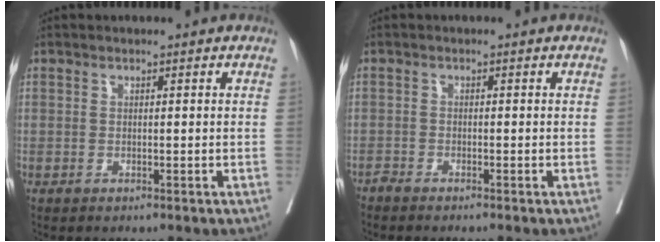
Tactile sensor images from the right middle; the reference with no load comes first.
{"total": 1.8, "force": [-1.7, -0.3, 0.5], "torque": [-0.005, 0.000, -0.032]}